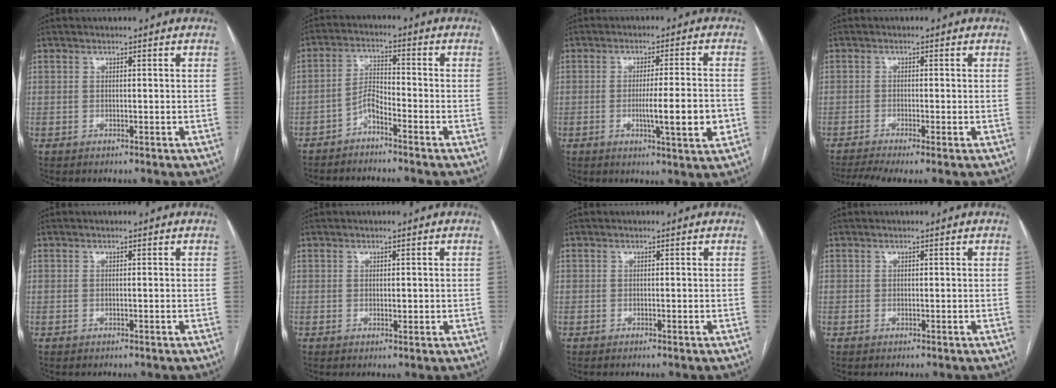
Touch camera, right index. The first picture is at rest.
{"total": 3.7, "force": [-2.9, 0.6, 2.2], "torque": [-0.044, 0.004, -0.059]}
{"total": 8.4, "force": [-2.1, 0.1, 8.1], "torque": [-0.122, -0.010, -0.031]}
{"total": 5.4, "force": [-3.8, 0.2, 3.8], "torque": [-0.068, -0.007, -0.065]}
{"total": 0.0}
{"total": 1.0, "force": [0.1, 0.6, 0.8], "torque": [-0.010, -0.002, 0.004]}
{"total": 0.0}
{"total": 0.0}